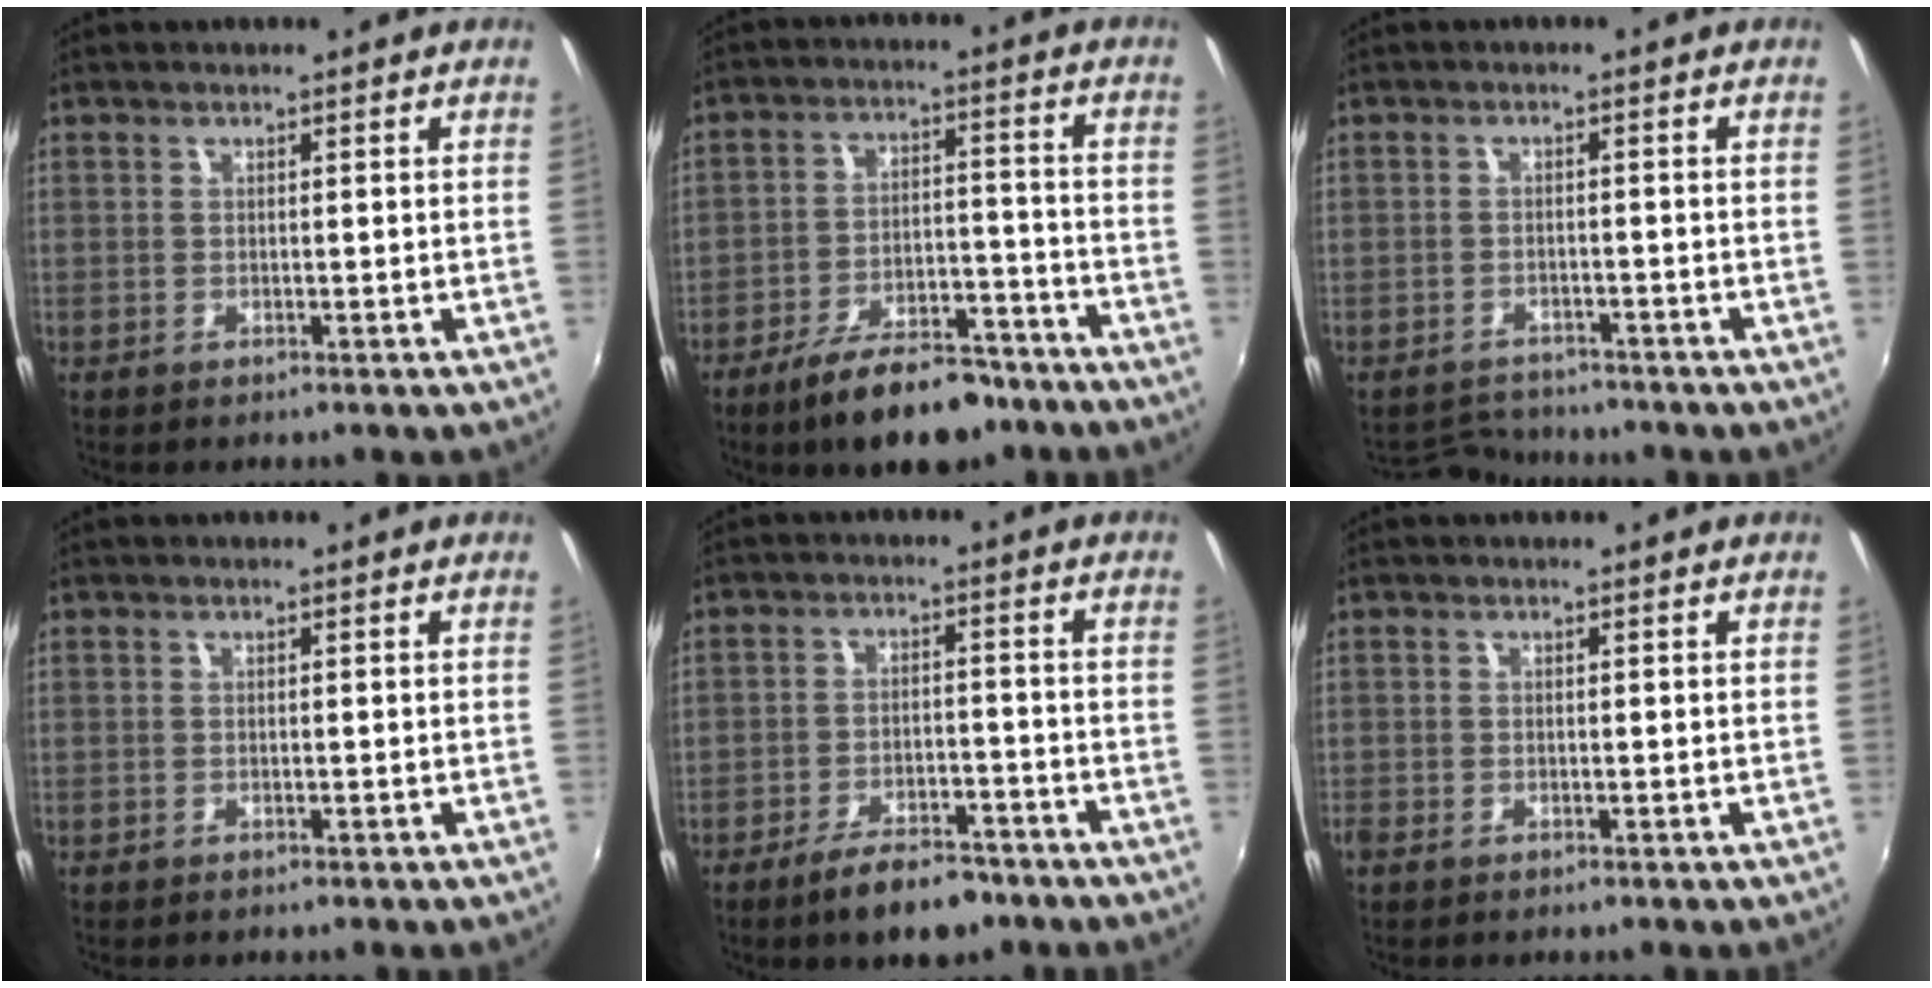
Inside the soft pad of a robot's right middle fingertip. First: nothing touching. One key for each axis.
{"total": 14.2, "fx": -10.9, "fy": 5.3, "fz": 7.4, "tx": -0.135, "ty": 0.002, "tz": -0.162}
{"total": 4.9, "fx": -4.6, "fy": 1.6, "fz": 0.2, "tx": -0.021, "ty": 0.000, "tz": -0.078}
{"total": 0.5, "fx": -0.4, "fy": 0.3, "fz": 0.1, "tx": -0.003, "ty": -0.003, "tz": -0.007}
{"total": 8.9, "fx": -6.7, "fy": 3.4, "fz": 4.8, "tx": -0.101, "ty": 0.000, "tz": -0.102}
{"total": 1.1, "fx": -0.9, "fy": 0.6, "fz": 0.4, "tx": -0.012, "ty": -0.006, "tz": -0.018}